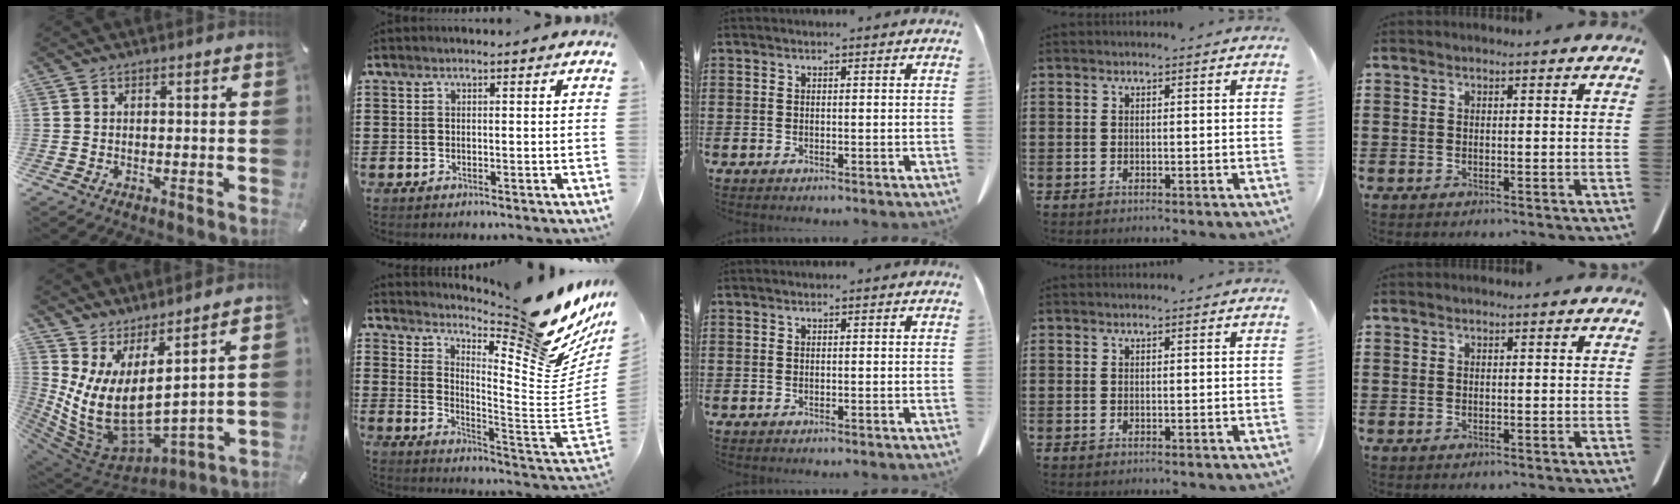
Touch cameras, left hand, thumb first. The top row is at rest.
{"thumb": {"total": 10.3, "force": [1.7, 5.5, 8.5], "torque": [-0.204, -0.061, 0.035]}, "index": {"total": 13.7, "force": [11.4, 1.1, 7.4], "torque": [-0.105, -0.113, 0.183]}}